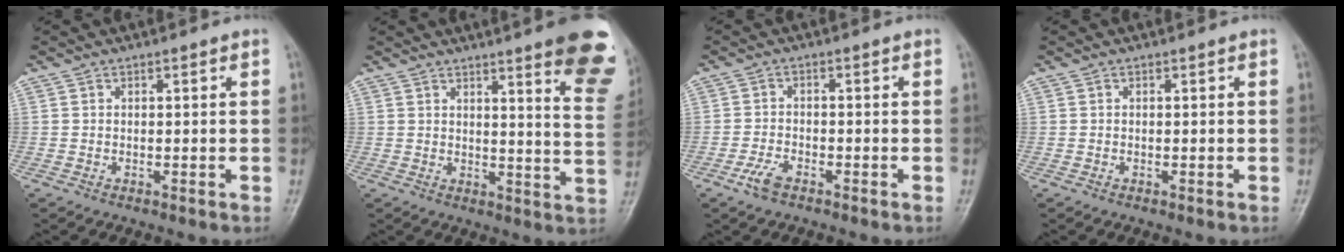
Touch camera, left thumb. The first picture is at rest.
{"total": 15.2, "force": [9.6, 2.2, 11.6], "torque": [-0.112, -0.053, 0.102]}
{"total": 3.4, "force": [-2.2, 1.5, 2.1], "torque": [-0.046, 0.009, -0.043]}
{"total": 0.0}